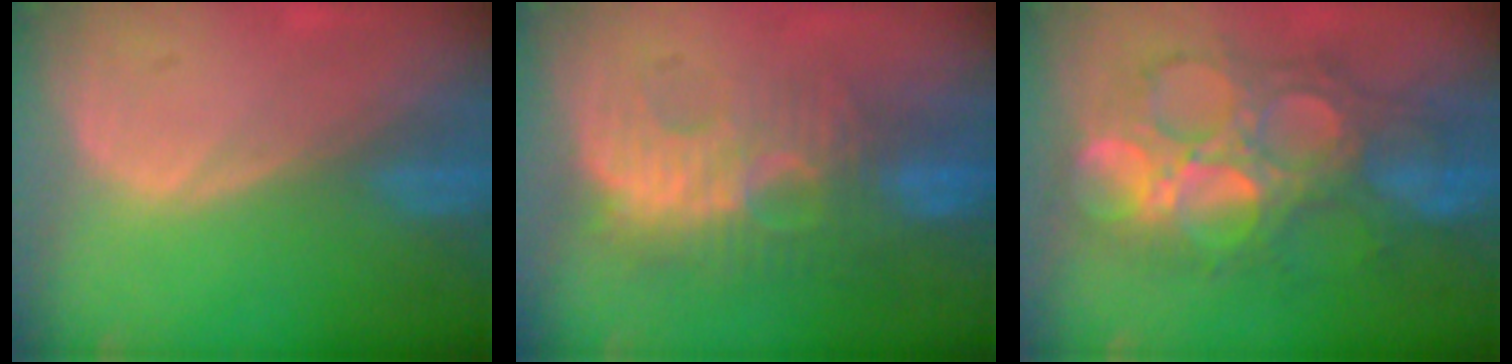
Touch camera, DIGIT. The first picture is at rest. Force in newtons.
{"total": 9.0, "press": 8.9, "slide": 1.6}
{"total": 11.3, "press": 11.3, "slide": 1.2}